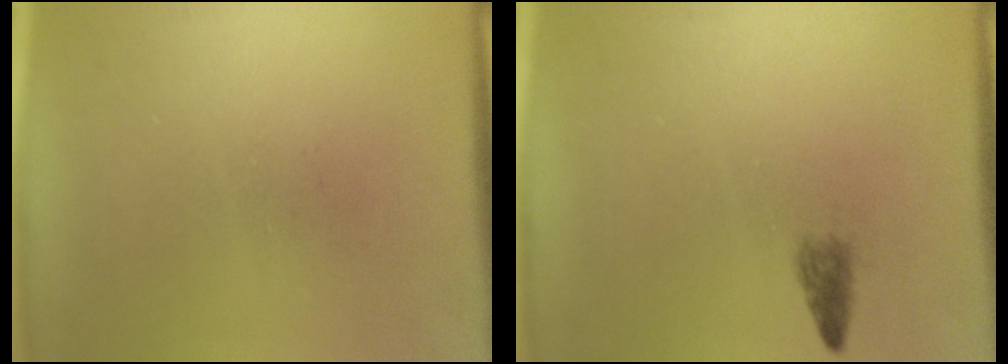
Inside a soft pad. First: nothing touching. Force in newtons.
{"total": 1.4}